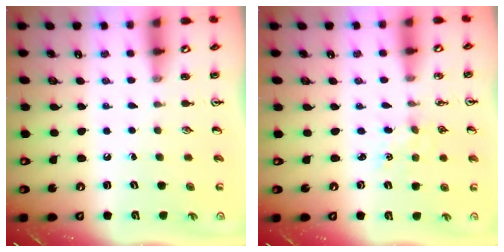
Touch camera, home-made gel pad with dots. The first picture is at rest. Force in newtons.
{"total": 2.6, "press": 2.6, "slide": 0.4}